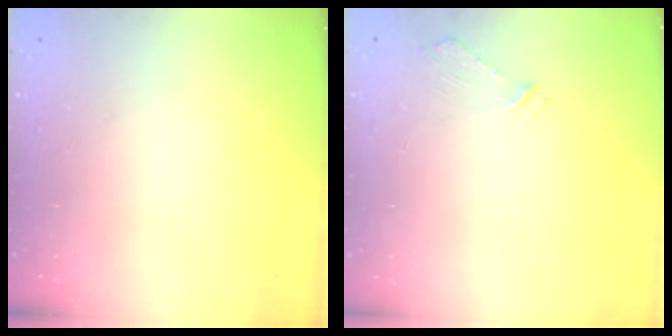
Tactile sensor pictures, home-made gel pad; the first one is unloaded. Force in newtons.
{"total": 2.2, "press": 2.2, "slide": 0.2}